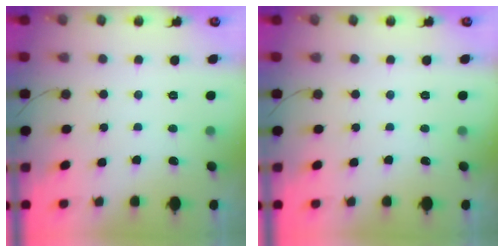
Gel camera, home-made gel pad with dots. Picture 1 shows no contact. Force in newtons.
{"total": 0.0}